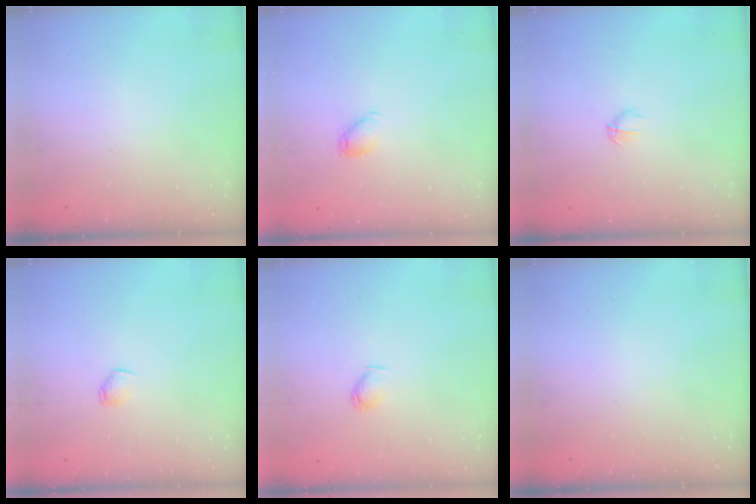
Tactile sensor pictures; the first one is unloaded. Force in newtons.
{"total": 5.7, "press": 5.6, "slide": 0.8}
{"total": 2.7, "press": 2.6, "slide": 0.8}
{"total": 2.8, "press": 2.7, "slide": 0.6}
{"total": 3.6, "press": 3.6, "slide": 0.6}
{"total": 0.0}